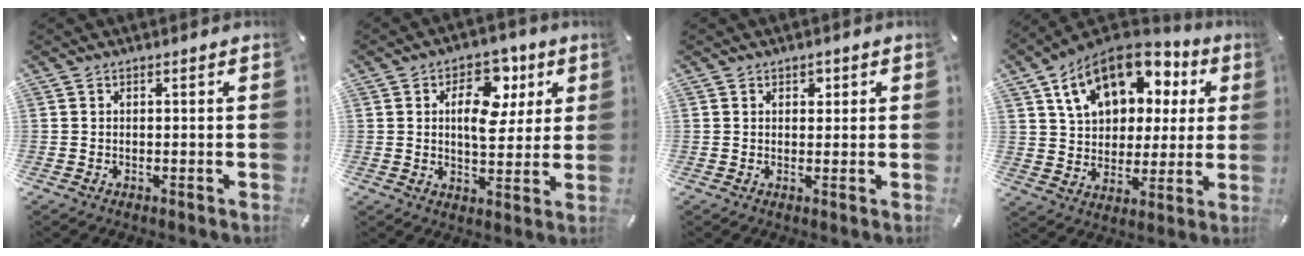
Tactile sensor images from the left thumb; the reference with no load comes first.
{"total": 12.5, "force": [3.8, 8.0, 8.8], "torque": [-0.114, -0.007, 0.061]}
{"total": 1.6, "force": [0.7, 1.3, 0.4], "torque": [0.006, -0.003, 0.008]}
{"total": 17.5, "force": [9.2, 11.6, 9.2], "torque": [-0.169, -0.033, 0.170]}